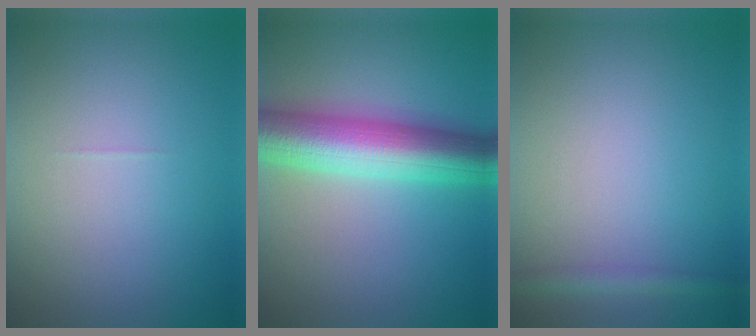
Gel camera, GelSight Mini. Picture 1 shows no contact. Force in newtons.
{"total": 9.6, "press": 9.6, "slide": 0.1}
{"total": 1.6, "press": 1.6, "slide": 0.1}